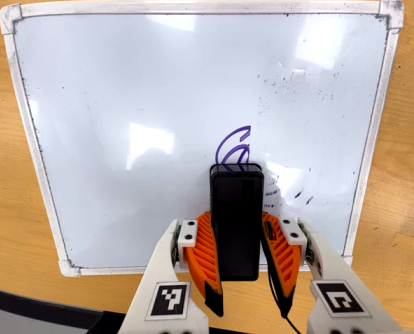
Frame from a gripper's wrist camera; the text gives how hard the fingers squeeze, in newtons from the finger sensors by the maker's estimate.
{"total": 9.4, "left": 7.2, "right": 11.5}